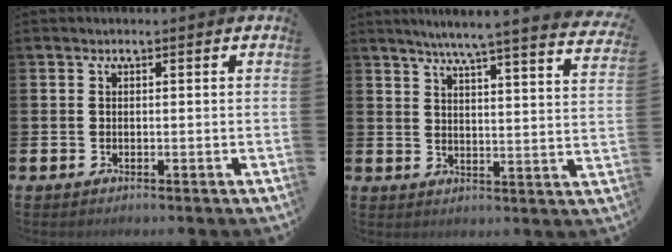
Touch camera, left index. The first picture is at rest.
{"total": 5.5, "force": [5.1, -0.6, 2.1], "torque": [-0.056, -0.039, 0.082]}